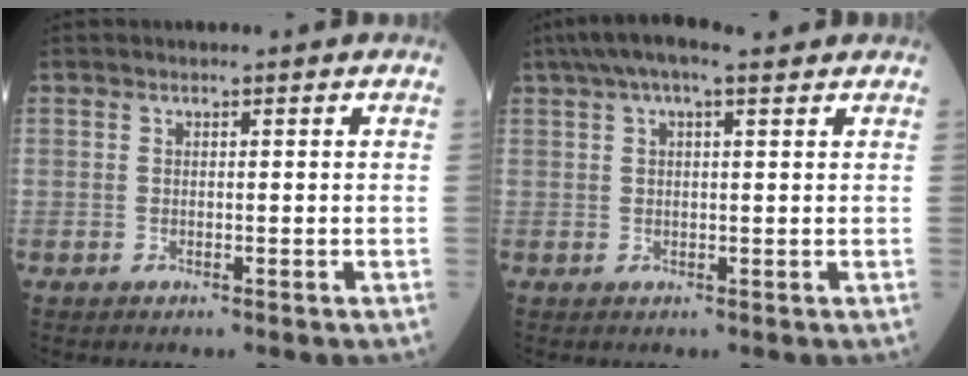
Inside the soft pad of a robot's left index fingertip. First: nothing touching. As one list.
[{"total": 7.5, "force": [5.3, 1.6, 5.1], "torque": [-0.092, 0.050, 0.088]}]